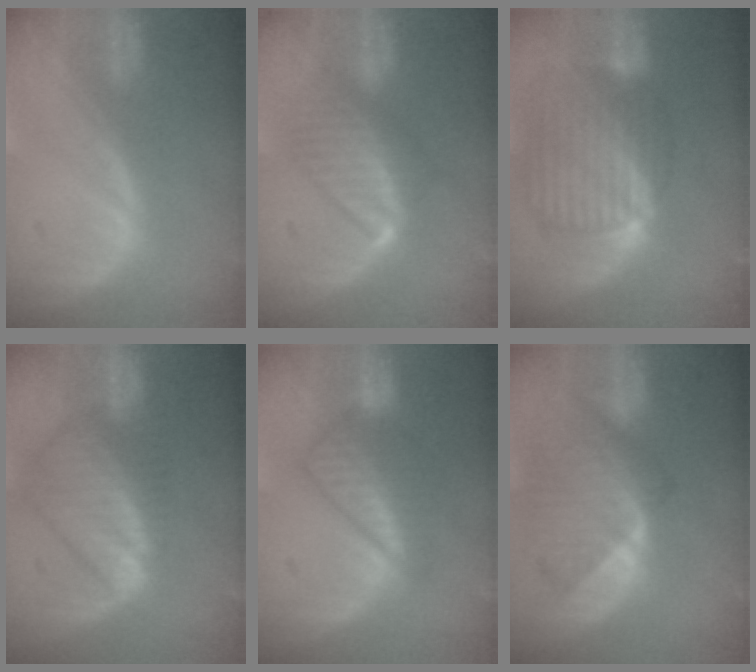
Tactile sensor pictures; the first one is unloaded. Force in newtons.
{"total": 6.4, "press": 6.3, "slide": 0.8}
{"total": 10.6, "press": 9.1, "slide": 5.4}
{"total": 9.0, "press": 7.8, "slide": 4.5}
{"total": 6.3, "press": 6.3, "slide": 0.2}
{"total": 8.9, "press": 8.0, "slide": 3.7}